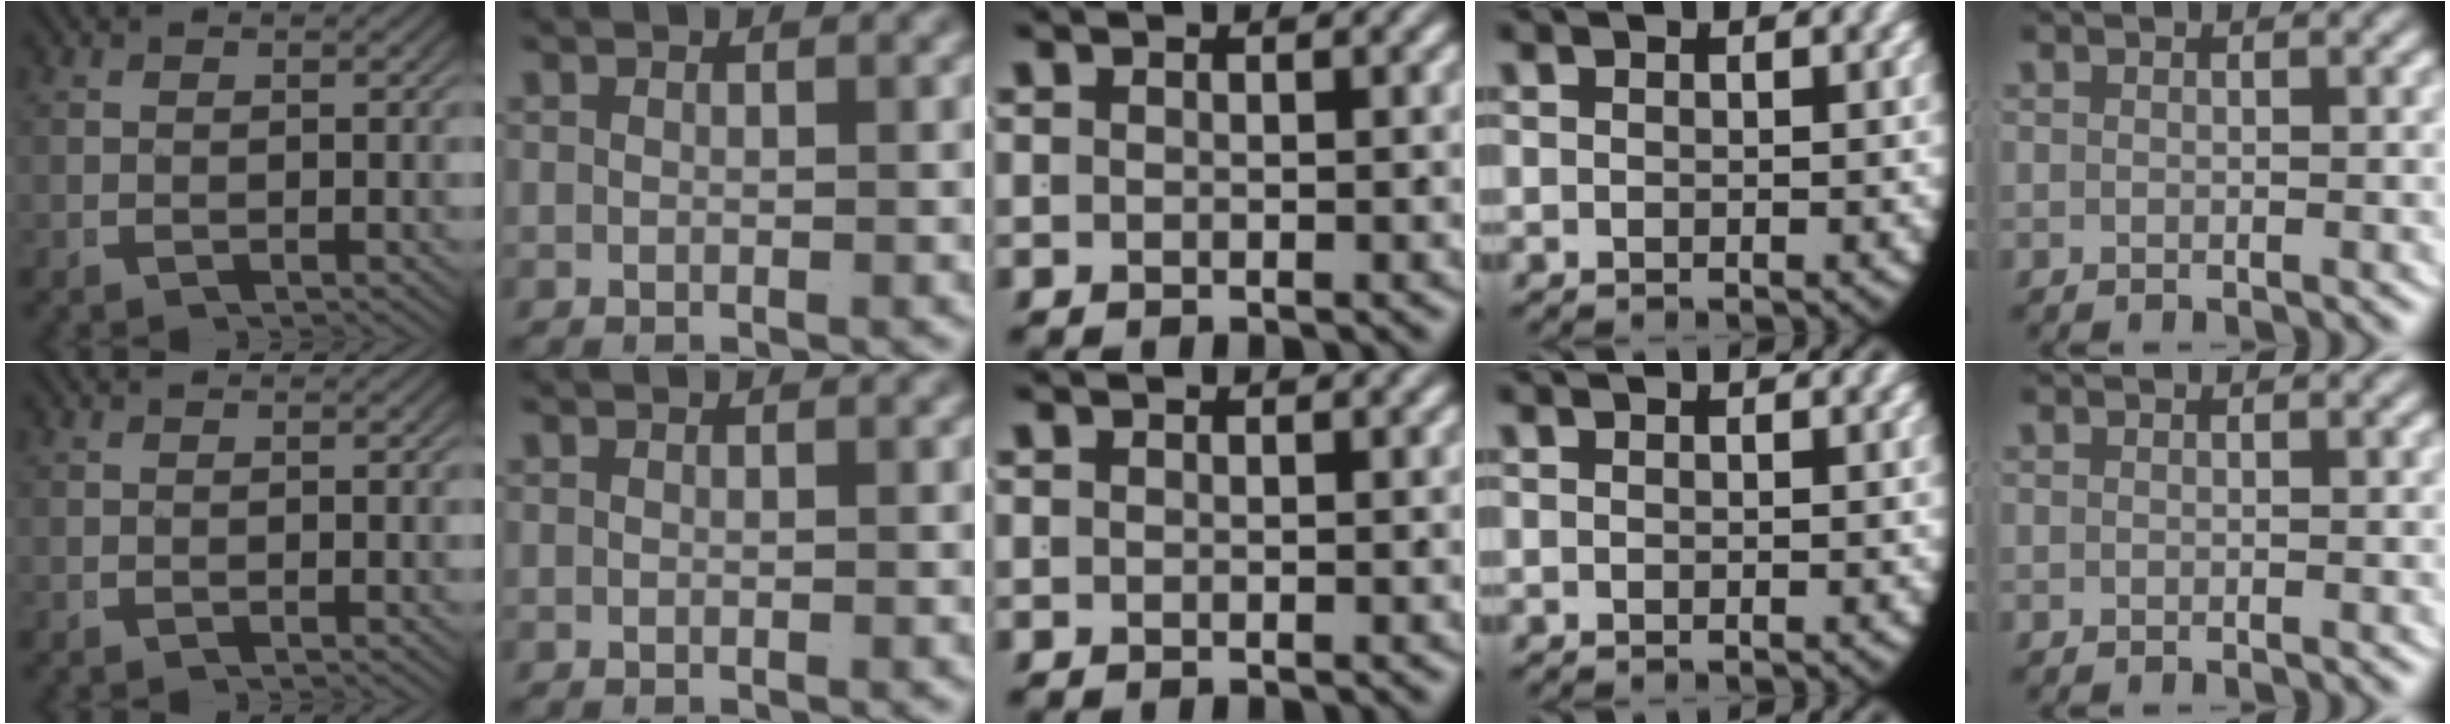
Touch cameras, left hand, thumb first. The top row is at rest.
{}